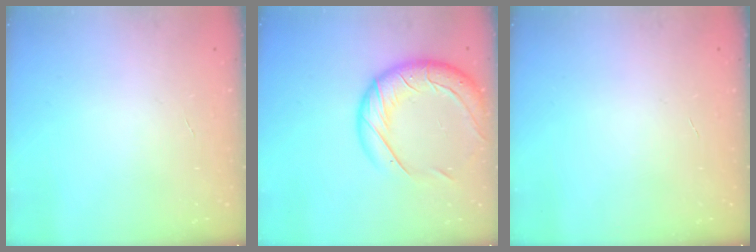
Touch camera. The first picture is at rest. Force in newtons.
{"total": 21.1, "press": 20.8, "slide": 3.1}
{"total": 0.0}